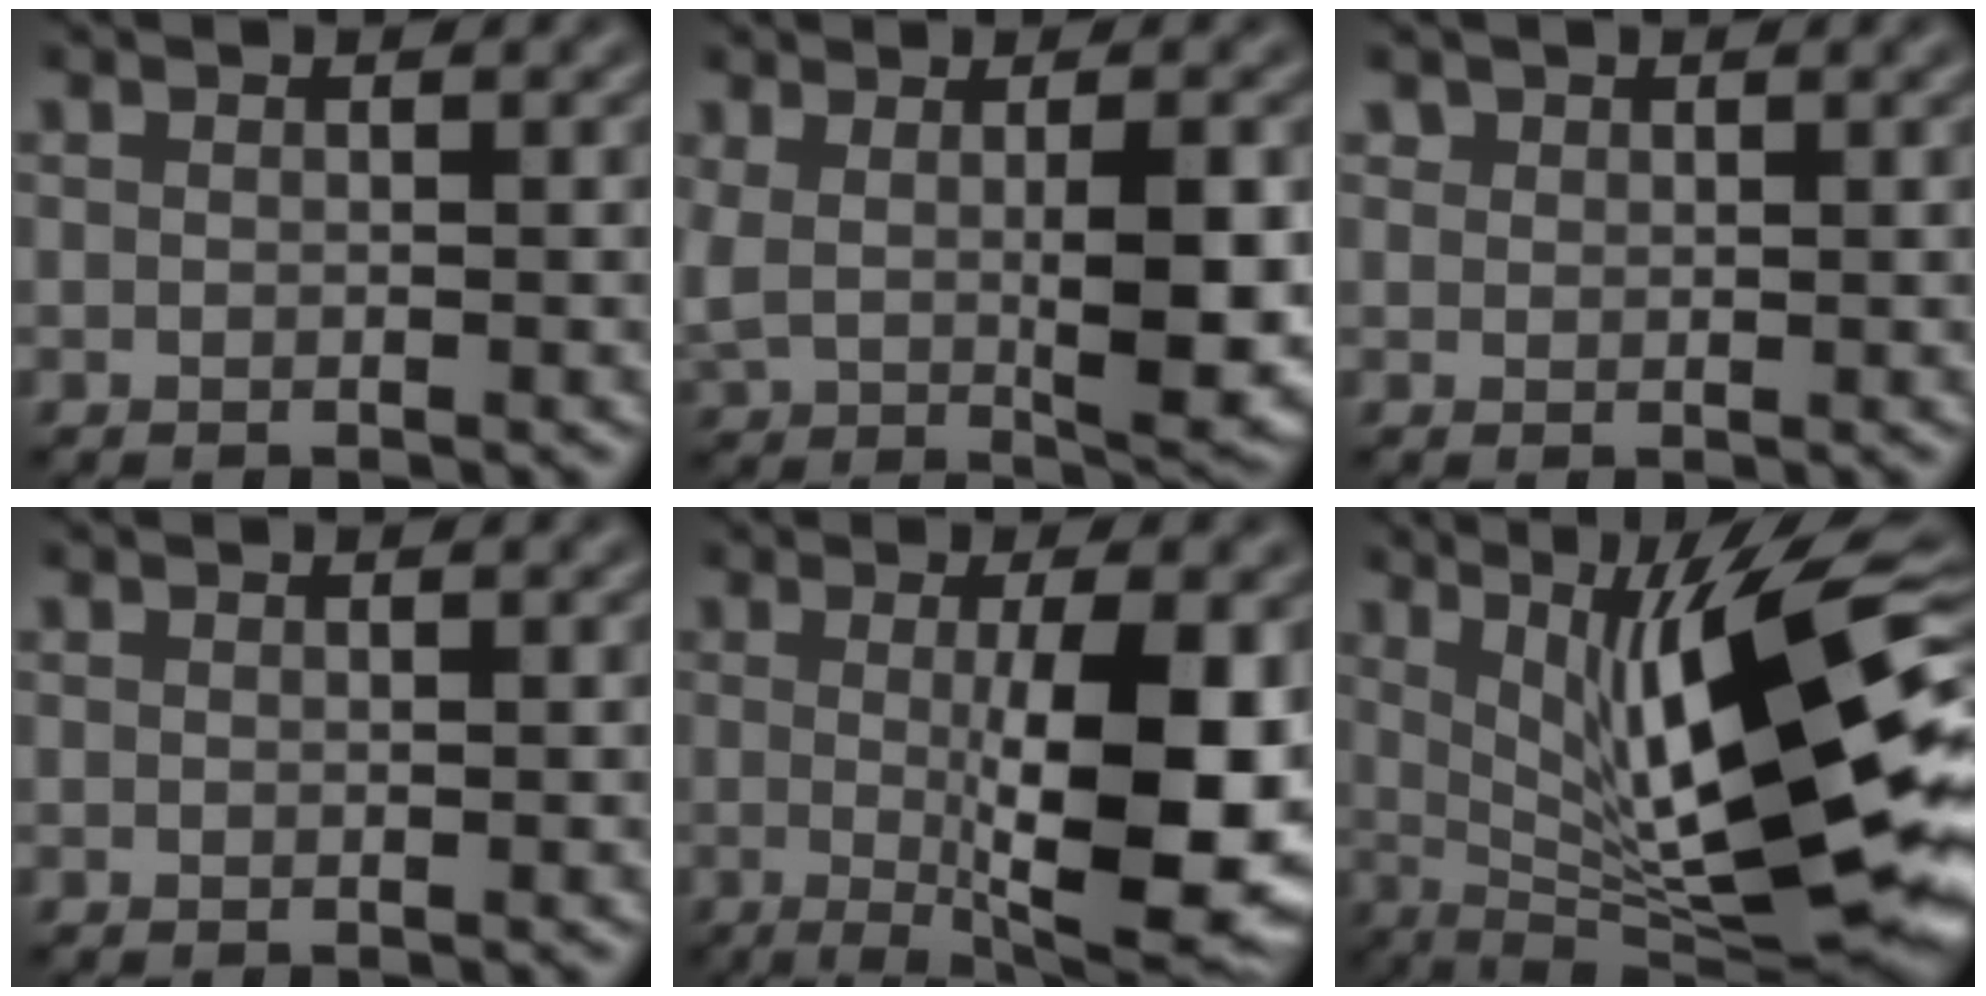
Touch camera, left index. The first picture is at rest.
{"total": 7.2, "force": [0.5, 2.4, 6.7], "torque": [-0.122, -0.012, 0.018]}
{"total": 0.8, "force": [0.7, 0.4, 0.0], "torque": [-0.003, -0.001, 0.015]}
{"total": 0.0}
{"total": 11.8, "force": [-0.7, 2.9, 11.4], "torque": [-0.154, -0.016, -0.004]}
{"total": 15.8, "force": [3.0, 3.9, 15.1], "torque": [-0.228, -0.004, 0.057]}